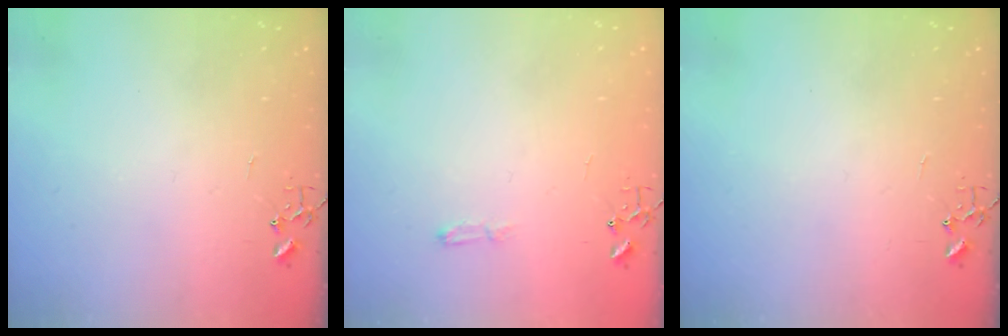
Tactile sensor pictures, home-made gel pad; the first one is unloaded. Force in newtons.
{"total": 3.8, "press": 3.8, "slide": 0.5}
{"total": 0.0}